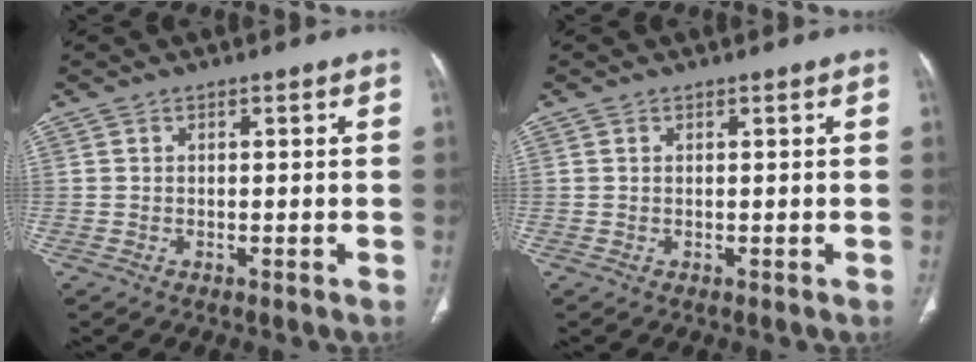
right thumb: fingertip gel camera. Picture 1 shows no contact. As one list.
[{"total": 0.0}]